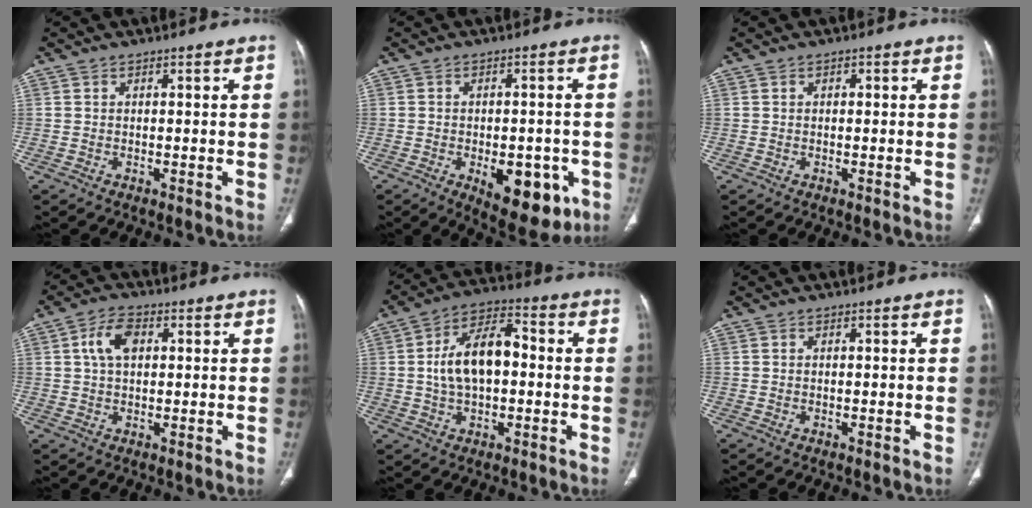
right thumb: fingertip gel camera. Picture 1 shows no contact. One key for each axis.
{"total": 12.3, "fx": -4.4, "fy": 6.3, "fz": 9.6, "tx": -0.098, "ty": 0.006, "tz": -0.047}
{"total": 0.7, "fx": 0.3, "fy": 0.4, "fz": 0.5, "tx": -0.005, "ty": 0.001, "tz": 0.002}
{"total": 6.1, "fx": 1.6, "fy": 3.7, "fz": 4.6, "tx": -0.085, "ty": 0.009, "tz": 0.026}
{"total": 12.6, "fx": 0.2, "fy": 7.1, "fz": 10.4, "tx": -0.177, "ty": 0.029, "tz": -0.003}
{"total": 0.0}